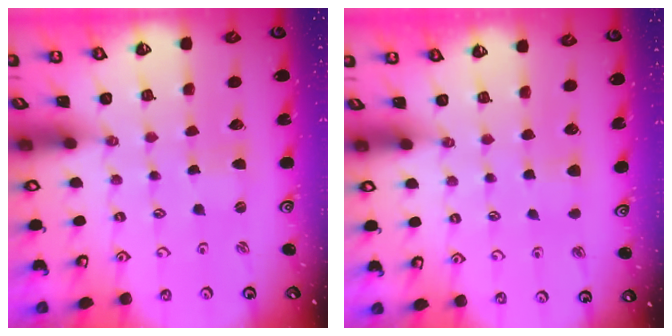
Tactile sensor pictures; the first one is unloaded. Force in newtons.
{"total": 4.0, "press": 3.9, "slide": 0.6}